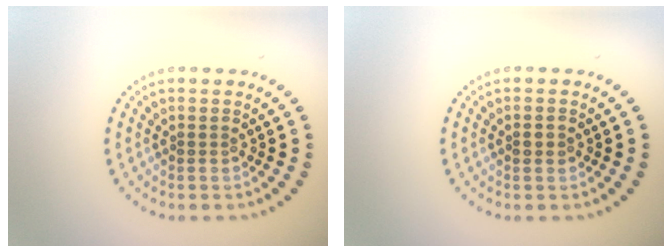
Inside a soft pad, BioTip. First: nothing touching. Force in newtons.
{"total": 1.0, "press": 1.0, "slide": 0.0}